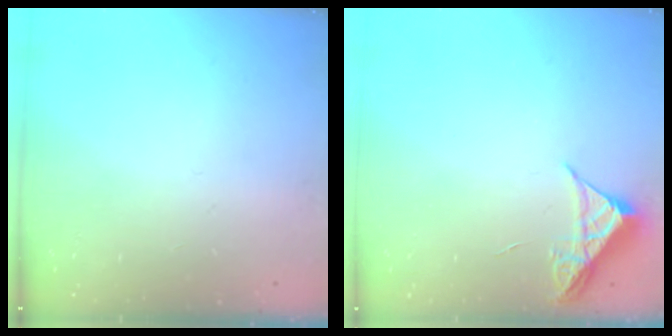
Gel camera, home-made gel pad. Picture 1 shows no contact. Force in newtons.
{"total": 5.2, "press": 5.1, "slide": 0.3}